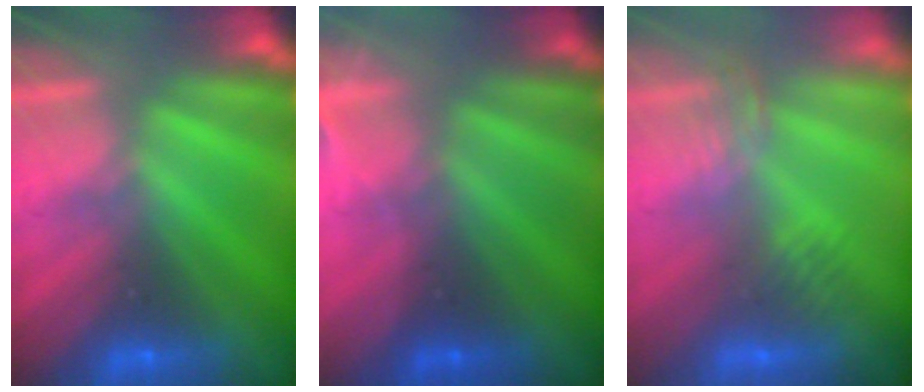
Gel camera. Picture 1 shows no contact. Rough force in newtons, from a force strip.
{"total": 2.9}
{"total": 2.9}